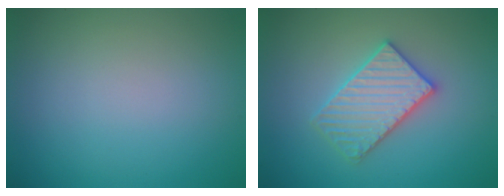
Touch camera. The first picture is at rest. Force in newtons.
{"total": 3.7, "press": 3.7, "slide": 0.6}